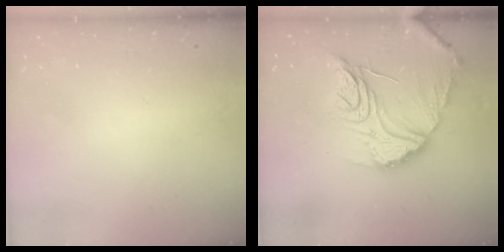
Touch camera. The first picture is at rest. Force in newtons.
{"total": 18.0, "press": 18.0, "slide": 1.3}